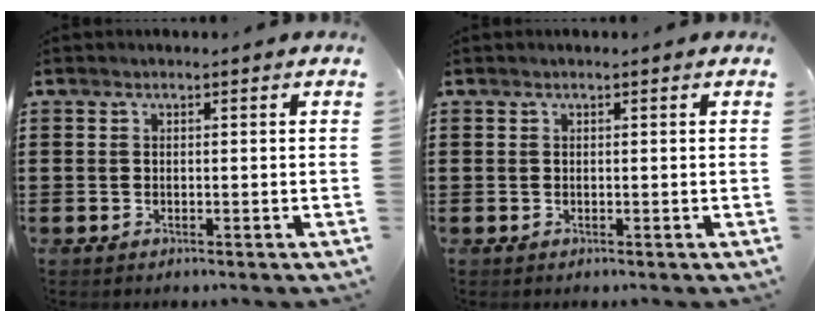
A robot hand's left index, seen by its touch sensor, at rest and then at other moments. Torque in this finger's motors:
{"motor_torque": [0.06, -0.08, -0.02, 0.01]}